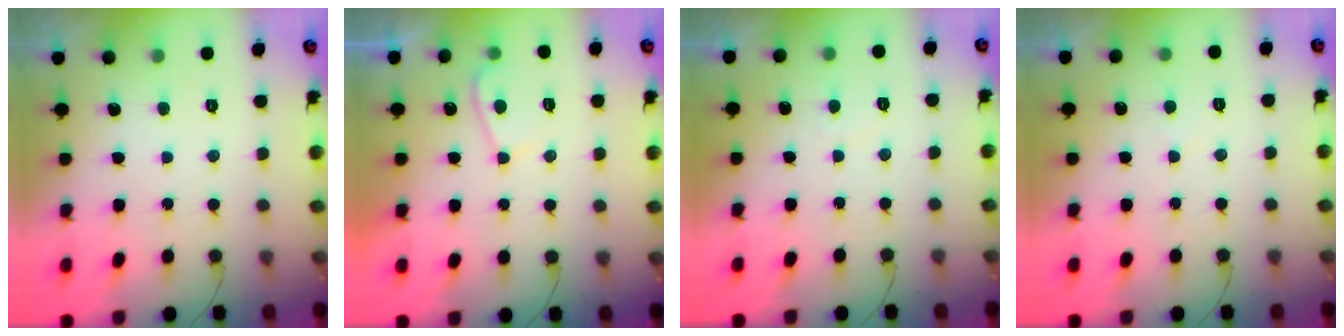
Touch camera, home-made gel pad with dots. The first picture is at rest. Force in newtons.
{"total": 3.4, "press": 3.3, "slide": 0.7}
{"total": 0.0}
{"total": 2.2, "press": 2.1, "slide": 0.4}